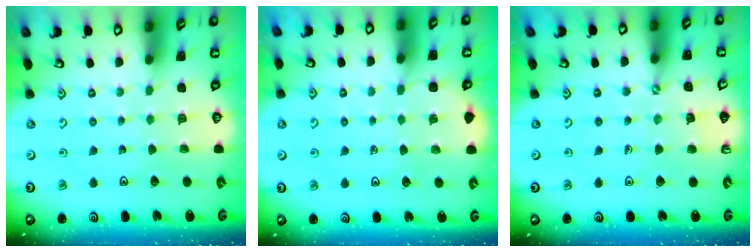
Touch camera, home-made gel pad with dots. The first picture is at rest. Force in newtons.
{"total": 3.4, "press": 3.4, "slide": 0.4}
{"total": 2.1, "press": 2.1, "slide": 0.4}